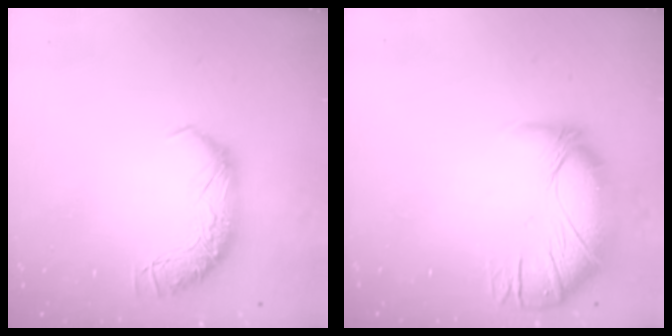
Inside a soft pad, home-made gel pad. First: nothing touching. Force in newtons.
{"total": 2.6, "press": 1.0, "slide": 2.4}